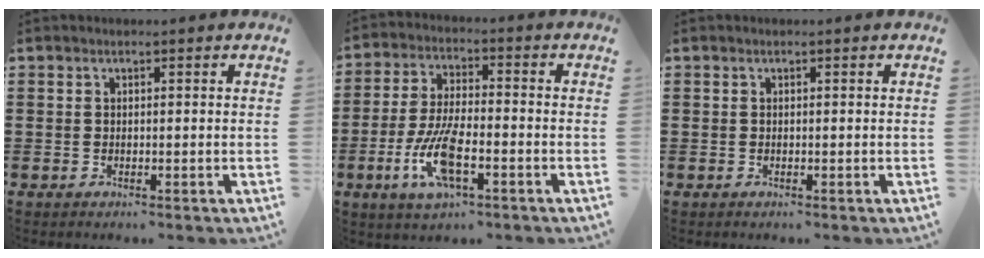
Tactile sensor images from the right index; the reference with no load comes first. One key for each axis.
{"total": 9.7, "fx": -3.5, "fy": 3.1, "fz": 8.5, "tx": -0.189, "ty": -0.015, "tz": -0.066}
{"total": 0.0}